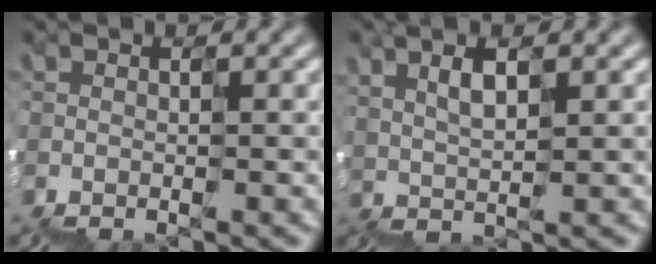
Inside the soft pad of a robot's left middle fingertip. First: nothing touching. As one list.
[{"total": 2.4, "force": [2.3, 0.1, 0.7], "torque": [0.002, 0.014, 0.051]}]